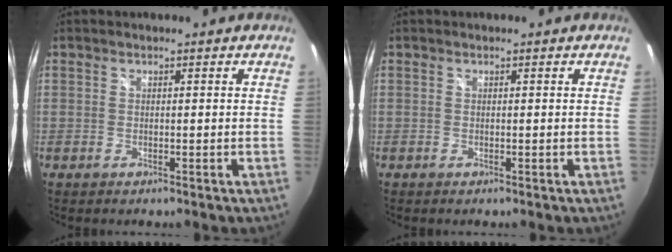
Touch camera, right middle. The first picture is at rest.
{"total": 0.0}